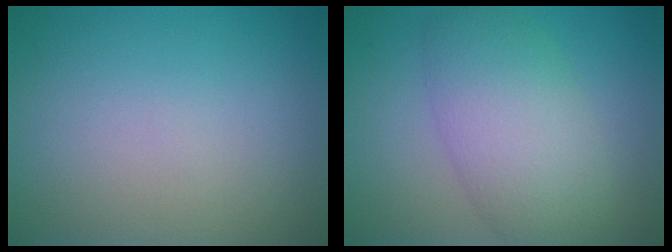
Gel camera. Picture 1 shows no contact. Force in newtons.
{"total": 6.6, "press": 6.6, "slide": 0.3}